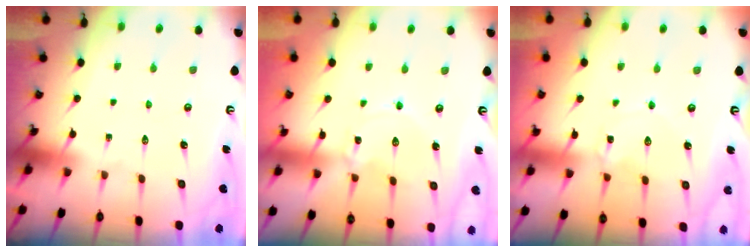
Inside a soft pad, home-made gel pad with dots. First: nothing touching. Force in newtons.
{"total": 1.3, "press": 1.3, "slide": 0.3}
{"total": 2.2, "press": 2.2, "slide": 0.1}